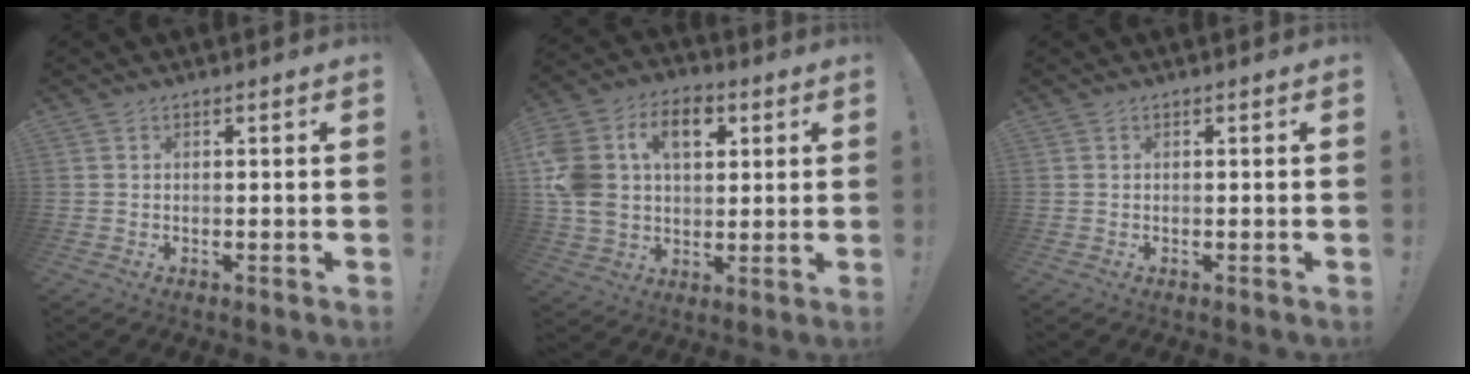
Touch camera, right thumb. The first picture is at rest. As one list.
[{"total": 17.0, "force": [5.3, 12.6, 10.2], "torque": [-0.199, -0.009, 0.098]}, {"total": 0.0}]